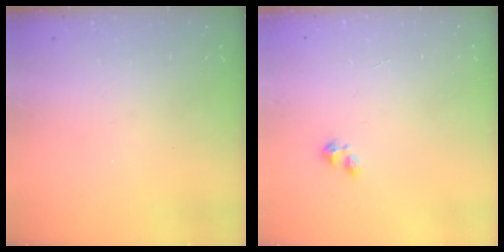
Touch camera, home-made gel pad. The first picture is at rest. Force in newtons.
{"total": 2.2, "press": 2.2, "slide": 0.4}